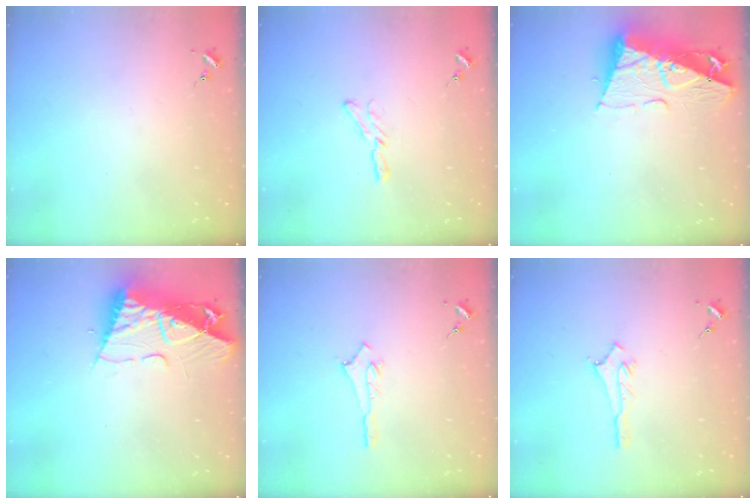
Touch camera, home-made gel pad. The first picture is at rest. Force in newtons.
{"total": 5.6, "press": 5.6, "slide": 0.5}
{"total": 12.5, "press": 12.4, "slide": 1.3}
{"total": 13.6, "press": 13.6, "slide": 1.1}
{"total": 2.9, "press": 2.9, "slide": 0.2}
{"total": 2.9, "press": 2.9, "slide": 0.3}